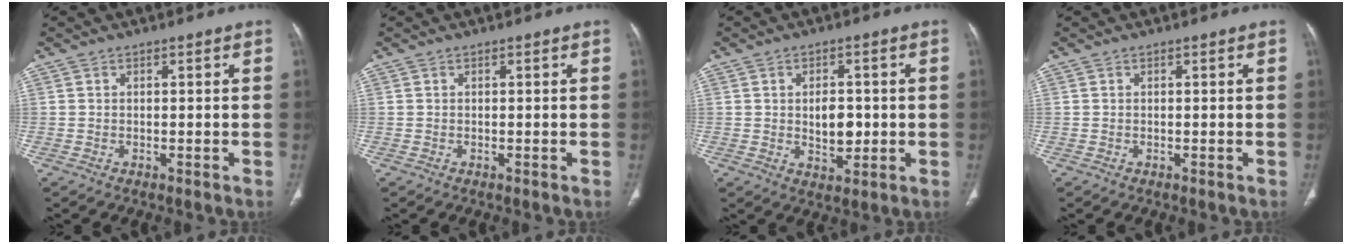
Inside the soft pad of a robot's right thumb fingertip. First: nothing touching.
{"total": 0.0}
{"total": 5.6, "force": [-0.1, 3.4, 4.4], "torque": [-0.051, -0.002, 0.005]}
{"total": 0.0}